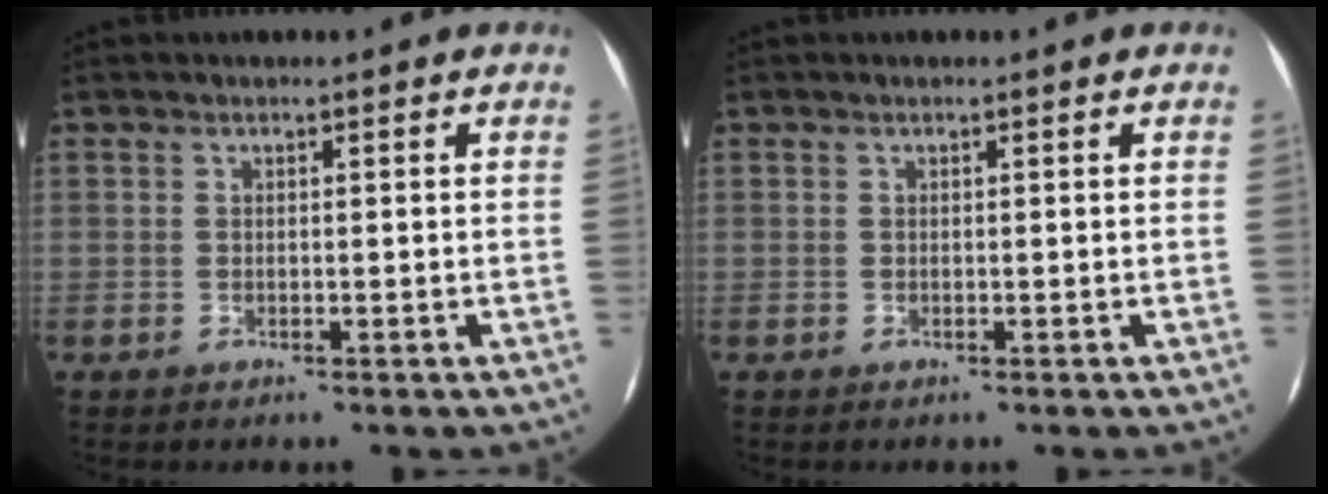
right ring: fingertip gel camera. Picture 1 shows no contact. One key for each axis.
{"total": 0.0}